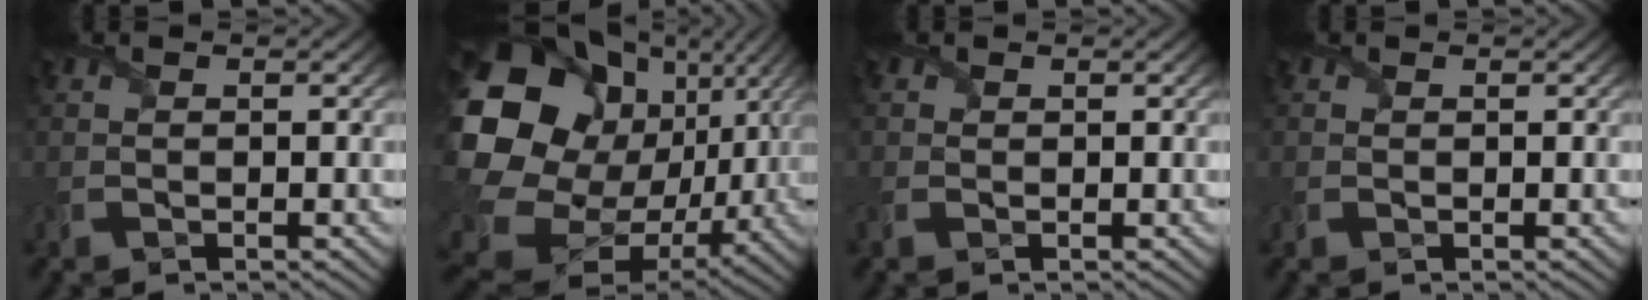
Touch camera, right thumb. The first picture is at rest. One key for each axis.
{"total": 22.7, "fx": 2.2, "fy": 18.4, "fz": 13.1, "tx": -0.317, "ty": -0.063, "tz": 0.061}
{"total": 1.7, "fx": -0.1, "fy": 1.4, "fz": 0.9, "tx": -0.026, "ty": -0.004, "tz": -0.004}
{"total": 0.0}